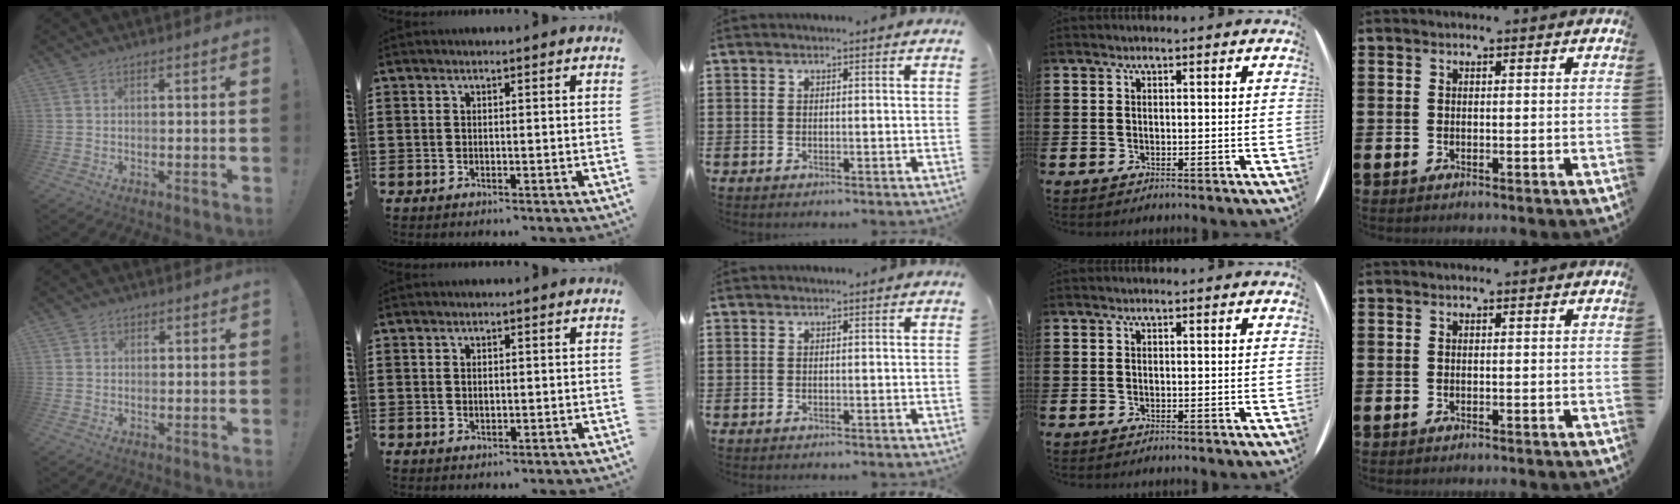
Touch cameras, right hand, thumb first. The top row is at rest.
{"thumb": {"total": 1.2, "force": [0.4, 1.1, 0.2], "torque": [0.004, -0.002, 0.006]}, "index": {"total": 0.8, "force": [0.3, 0.4, 0.6], "torque": [-0.013, 0.004, 0.005]}}